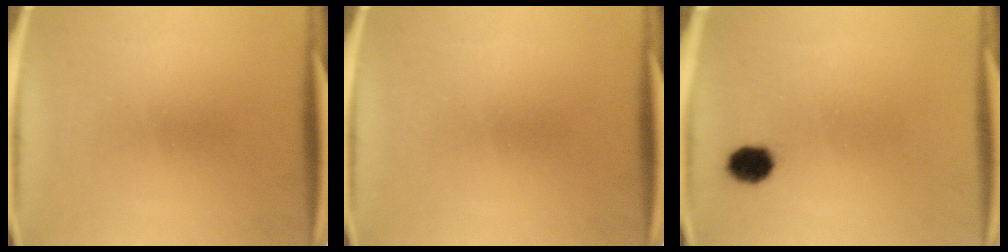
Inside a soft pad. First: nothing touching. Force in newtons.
{"total": 0.0}
{"total": 5.0}